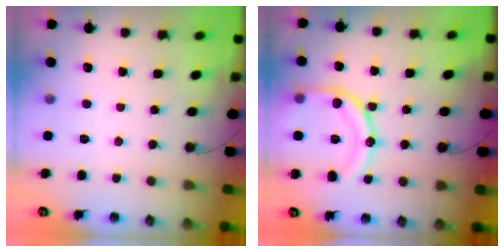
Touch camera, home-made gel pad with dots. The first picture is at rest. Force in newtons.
{"total": 17.2, "press": 17.1, "slide": 2.0}